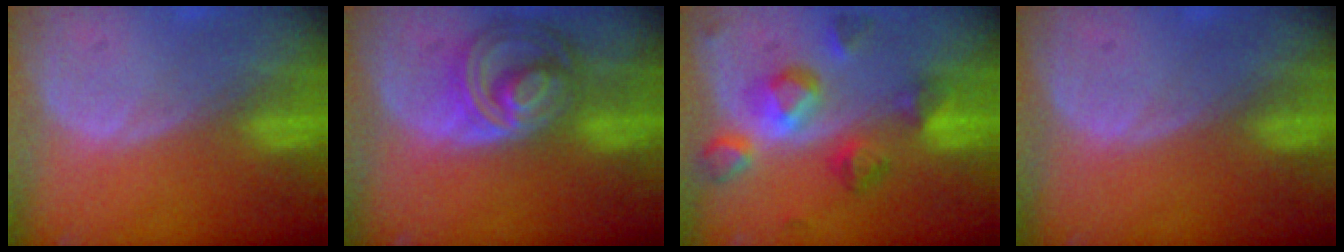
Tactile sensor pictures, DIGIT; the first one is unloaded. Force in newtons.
{"total": 8.7, "press": 7.5, "slide": 4.3}
{"total": 8.2, "press": 8.2, "slide": 0.3}
{"total": 0.0}